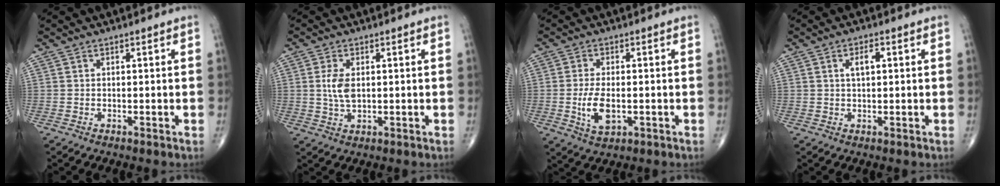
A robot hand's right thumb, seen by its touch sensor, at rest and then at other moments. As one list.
[{"total": 4.7, "force": [0.6, 2.5, 3.9], "torque": [-0.082, -0.005, 0.013]}, {"total": 6.5, "force": [-1.2, 3.2, 5.5], "torque": [-0.107, -0.006, -0.016]}, {"total": 3.1, "force": [0.8, 1.4, 2.6], "torque": [-0.048, 0.004, 0.013]}]